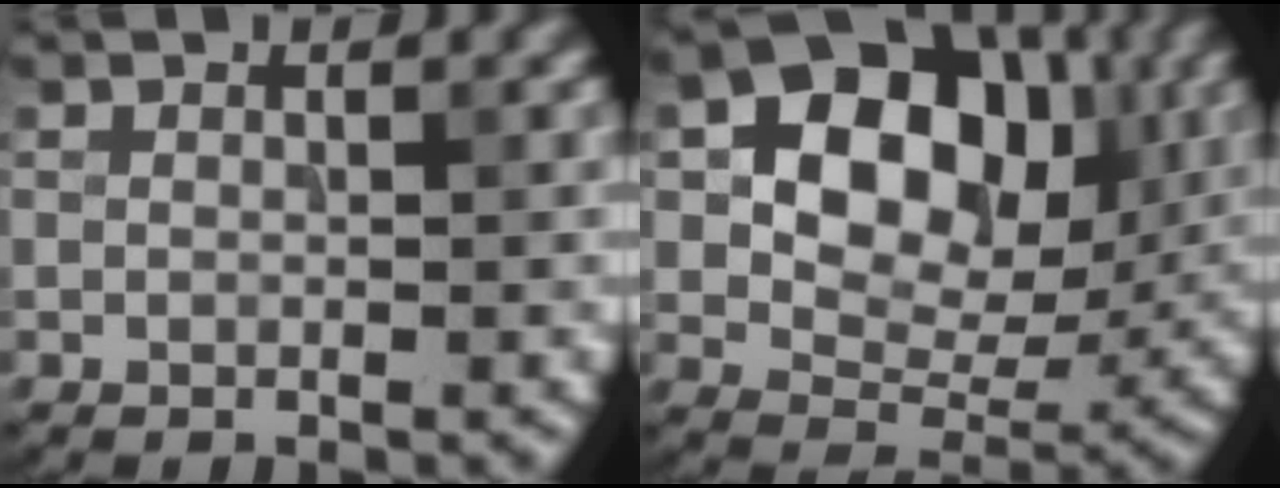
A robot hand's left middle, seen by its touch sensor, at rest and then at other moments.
{"total": 11.7, "force": [2.7, 8.1, 8.0], "torque": [-0.115, 0.001, 0.035]}